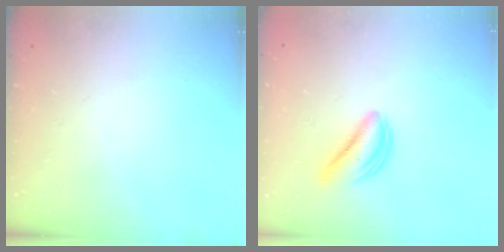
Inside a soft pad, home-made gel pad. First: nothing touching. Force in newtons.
{"total": 4.5, "press": 4.5, "slide": 0.3}